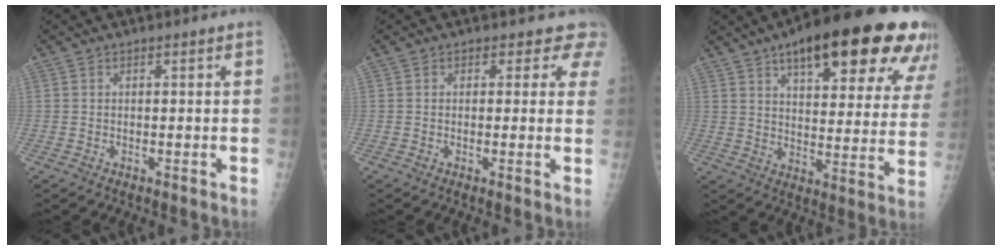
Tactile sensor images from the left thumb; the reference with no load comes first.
{"total": 3.5, "force": [2.8, 2.2, -0.3], "torque": [0.037, -0.013, 0.004]}
{"total": 27.9, "force": [16.0, 9.4, 20.8], "torque": [-0.260, -0.025, 0.215]}